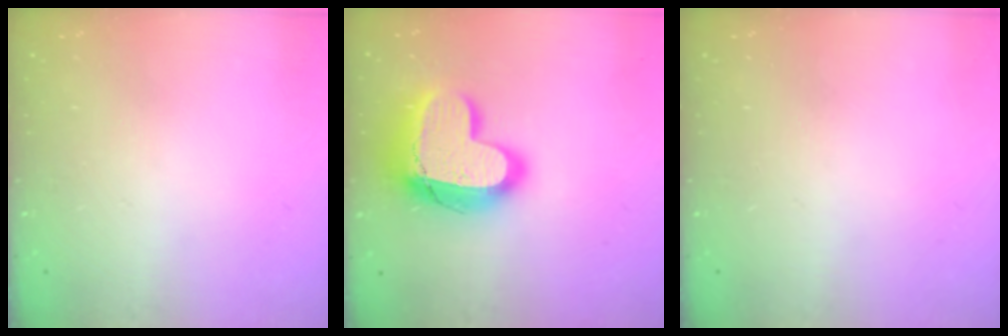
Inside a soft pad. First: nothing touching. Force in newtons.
{"total": 20.3, "press": 20.3, "slide": 1.5}
{"total": 0.0}